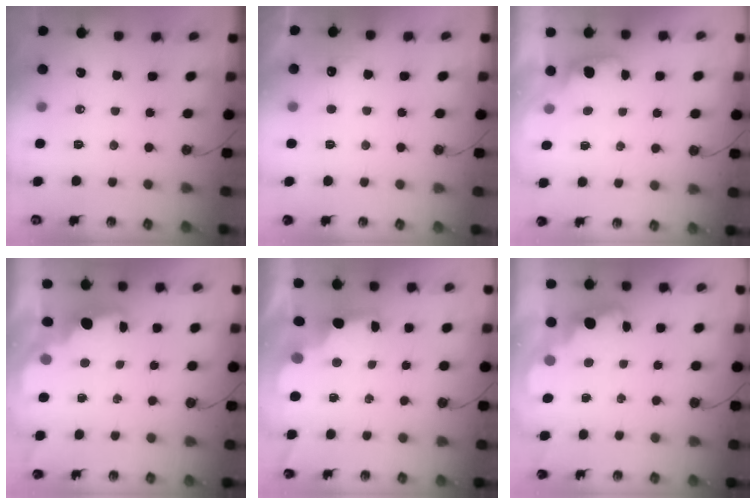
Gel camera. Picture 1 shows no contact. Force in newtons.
{"total": 5.6, "press": 5.5, "slide": 1.2}
{"total": 1.2, "press": 1.0, "slide": 0.7}
{"total": 2.0, "press": 1.9, "slide": 0.8}
{"total": 2.7, "press": 2.5, "slide": 0.9}
{"total": 1.9, "press": 1.9, "slide": 0.6}